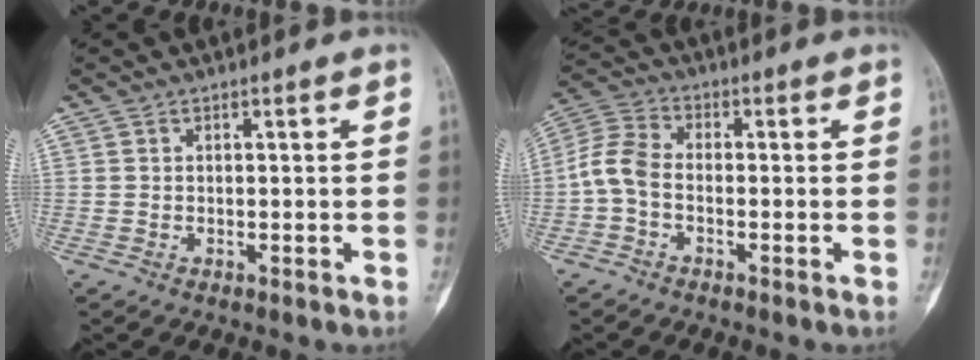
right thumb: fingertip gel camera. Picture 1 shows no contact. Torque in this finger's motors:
{"motor_torque": [0.07, 0.06, 0.44, -0.22, 0.03]}